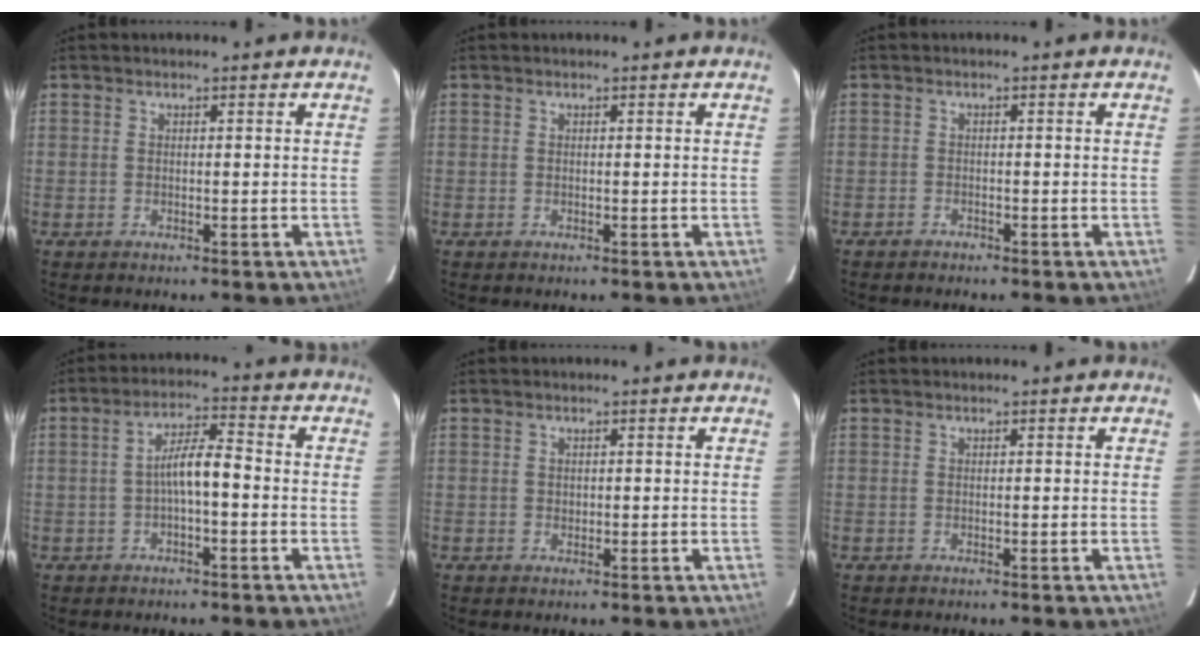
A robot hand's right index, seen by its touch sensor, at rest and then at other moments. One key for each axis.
{"total": 0.0}
{"total": 1.3, "fx": -1.2, "fy": 0.1, "fz": -0.6, "tx": 0.003, "ty": 0.003, "tz": -0.022}
{"total": 5.0, "fx": -1.5, "fy": 0.9, "fz": 4.7, "tx": -0.089, "ty": 0.013, "tz": -0.024}
{"total": 0.6, "fx": 0.1, "fy": 0.6, "fz": 0.0, "tx": 0.002, "ty": 0.000, "tz": 0.004}
{"total": 0.0}